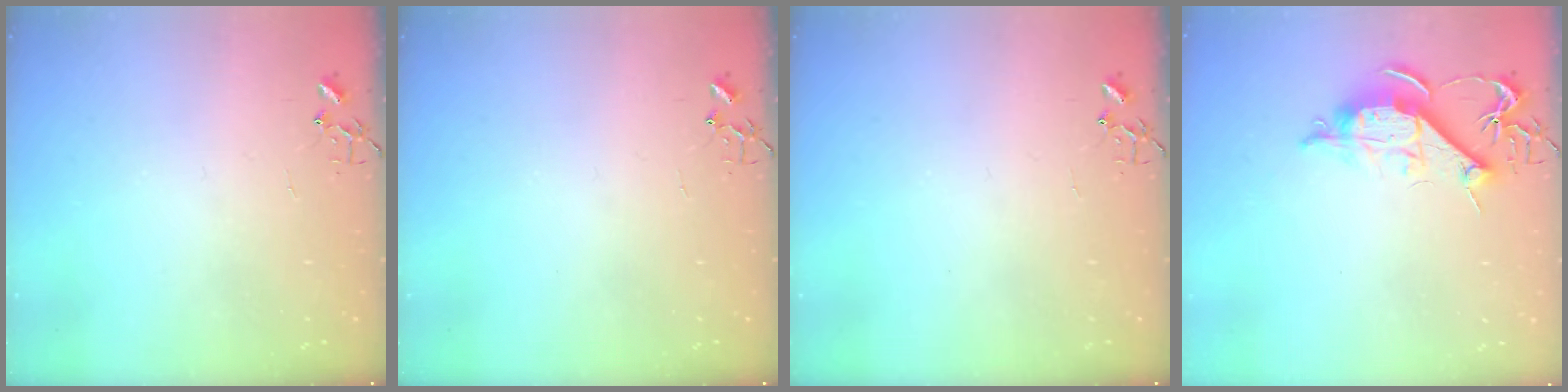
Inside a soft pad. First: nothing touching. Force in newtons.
{"total": 0.0}
{"total": 0.0}
{"total": 11.1, "press": 11.1, "slide": 0.9}